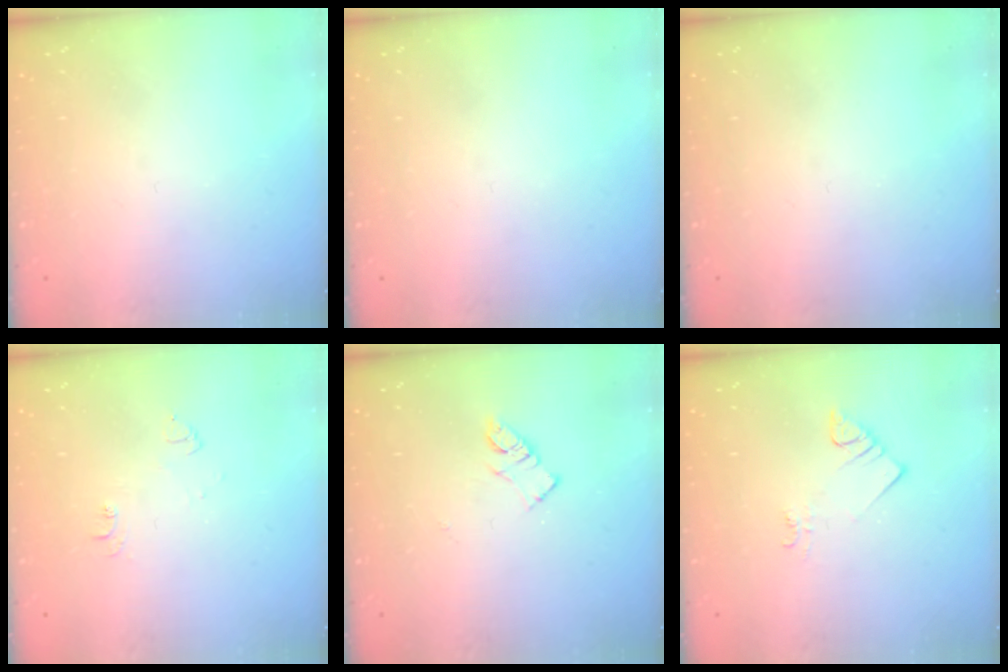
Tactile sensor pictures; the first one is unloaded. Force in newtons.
{"total": 0.0}
{"total": 0.0}
{"total": 5.1, "press": 5.0, "slide": 0.6}
{"total": 5.5, "press": 5.4, "slide": 0.5}
{"total": 2.1, "press": 2.0, "slide": 0.5}